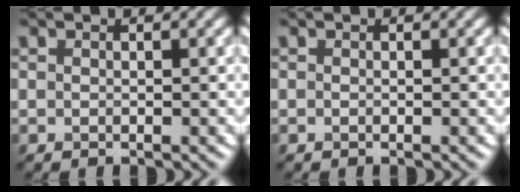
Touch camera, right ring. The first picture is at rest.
{"total": 0.0}